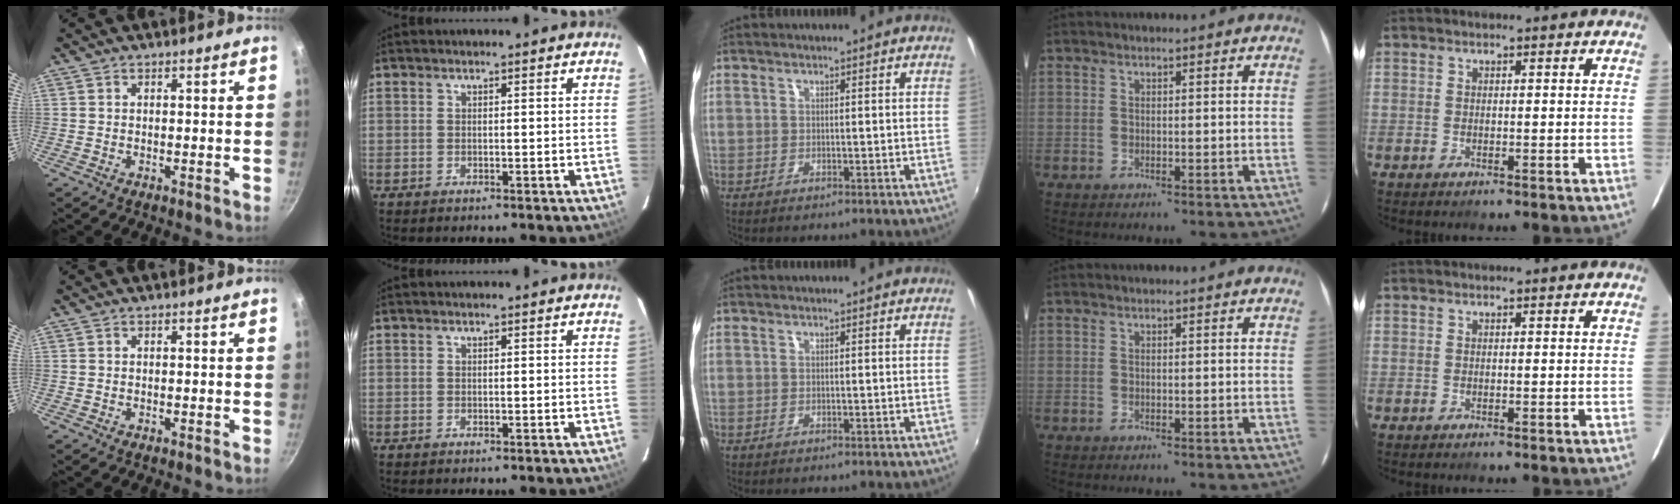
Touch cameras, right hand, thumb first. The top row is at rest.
{}